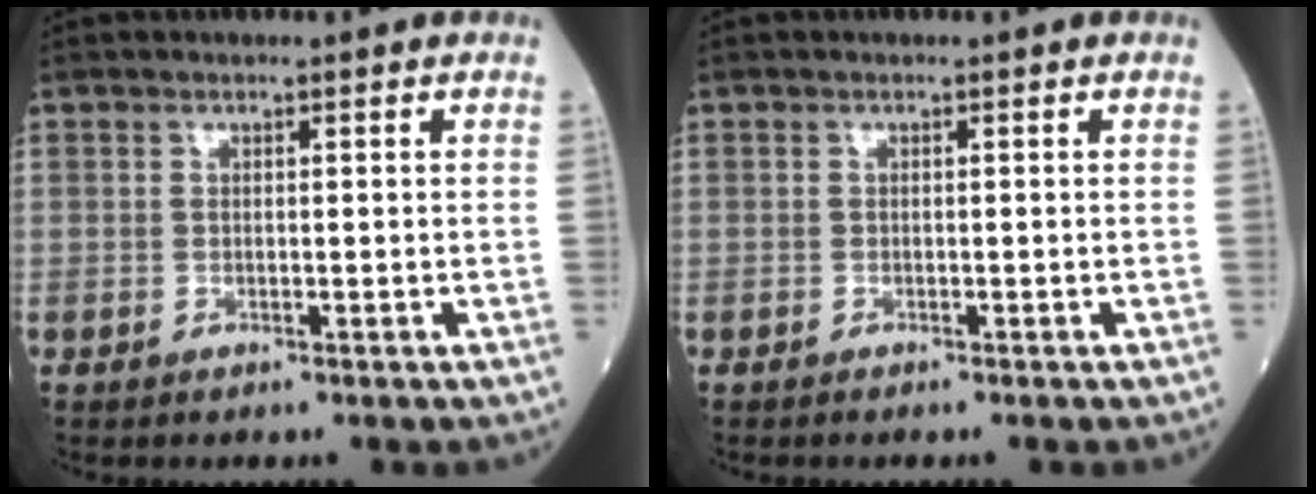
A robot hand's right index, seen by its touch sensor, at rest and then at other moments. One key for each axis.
{"total": 0.5, "fx": -0.5, "fy": 0.0, "fz": -0.1, "tx": 0.006, "ty": -0.001, "tz": -0.011}